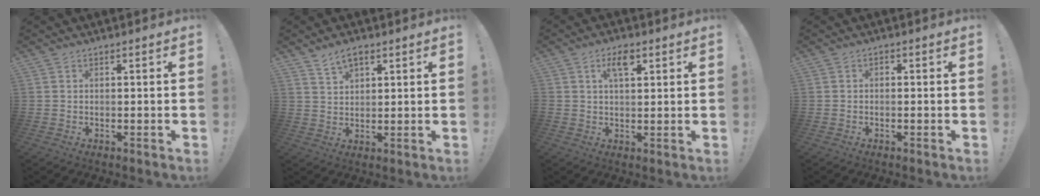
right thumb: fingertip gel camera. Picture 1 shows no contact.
{"total": 5.2, "force": [3.6, 2.7, 2.7], "torque": [-0.044, -0.014, 0.066]}
{"total": 5.4, "force": [2.6, 2.3, 4.1], "torque": [-0.065, 0.000, 0.039]}
{"total": 0.8, "force": [-0.5, 0.6, 0.2], "torque": [-0.009, 0.005, -0.008]}